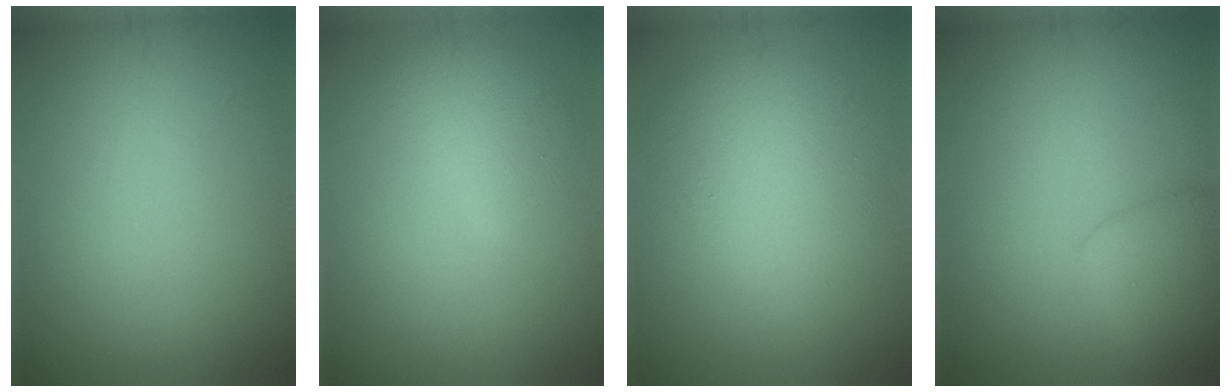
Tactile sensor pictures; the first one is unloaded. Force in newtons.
{"total": 2.7, "press": 2.7, "slide": 0.2}
{"total": 4.8, "press": 4.8, "slide": 0.2}
{"total": 2.8, "press": 2.8, "slide": 0.2}